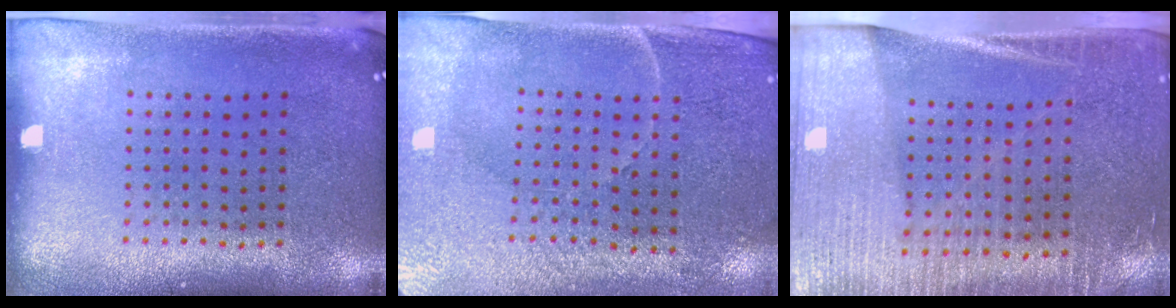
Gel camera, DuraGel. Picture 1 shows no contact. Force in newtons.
{"total": 3.3, "press": 3.2, "slide": 1.0}
{"total": 3.4, "press": 3.1, "slide": 1.4}